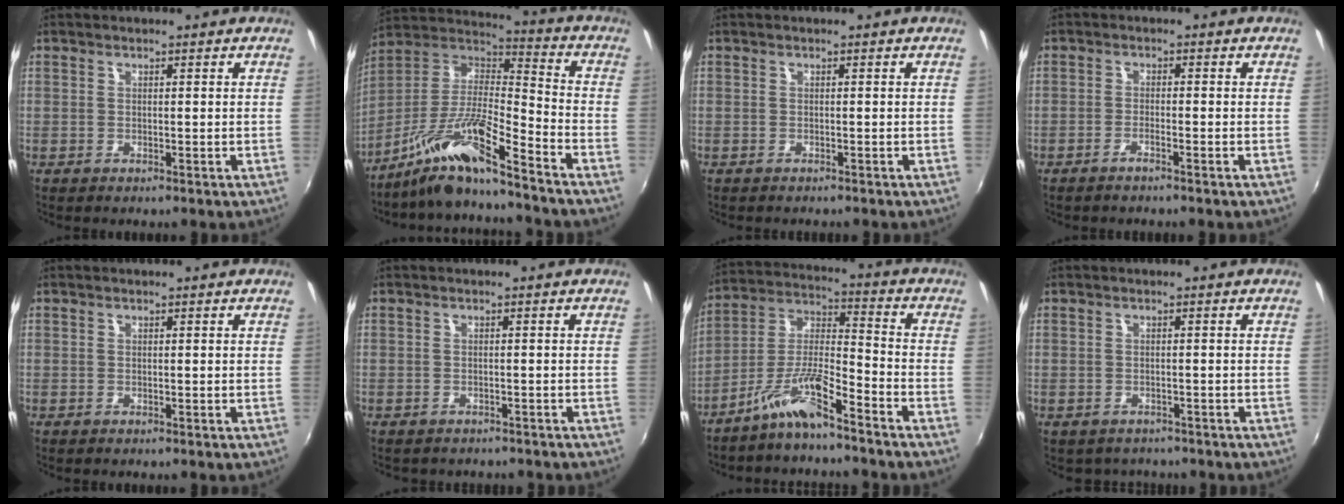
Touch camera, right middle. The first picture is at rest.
{"total": 12.8, "force": [-9.8, 0.3, 8.2], "torque": [-0.154, 0.010, -0.198]}
{"total": 0.6, "force": [-0.5, 0.2, 0.1], "torque": [-0.002, -0.003, -0.009]}
{"total": 1.6, "force": [-1.3, -0.1, 0.8], "torque": [-0.027, 0.002, -0.030]}
{"total": 0.0}
{"total": 3.2, "force": [-2.8, 1.4, 0.9], "torque": [-0.021, -0.014, -0.034]}
{"total": 8.7, "force": [-6.6, 0.7, 5.7], "torque": [-0.126, 0.018, -0.129]}
{"total": 2.9, "force": [-2.3, 1.8, 0.3], "torque": [-0.015, -0.010, -0.030]}